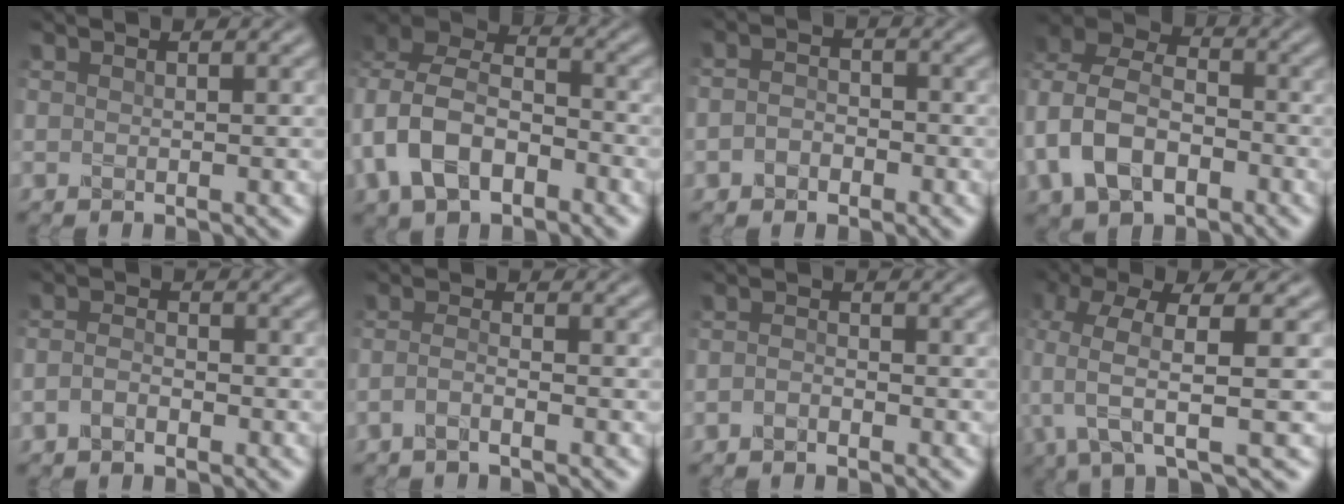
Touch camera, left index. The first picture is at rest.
{"total": 9.3, "force": [-2.8, 6.4, 6.1], "torque": [-0.131, 0.003, -0.060]}
{"total": 1.7, "force": [-0.8, 1.3, 0.7], "torque": [-0.018, 0.005, -0.020]}
{"total": 8.8, "force": [-2.0, 6.5, 5.5], "torque": [-0.130, 0.003, -0.050]}
{"total": 1.4, "force": [-0.9, 0.8, 0.9], "torque": [-0.022, 0.005, -0.021]}
{"total": 1.4, "force": [-1.0, 0.3, 1.0], "torque": [-0.020, 0.004, -0.026]}
{"total": 0.9, "force": [-0.7, 0.3, 0.4], "torque": [-0.013, 0.004, -0.016]}
{"total": 7.0, "force": [-0.1, 1.9, 6.7], "torque": [-0.134, 0.003, -0.005]}